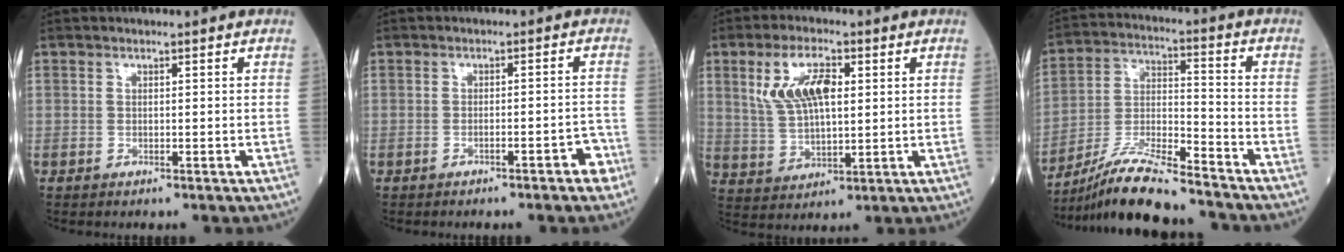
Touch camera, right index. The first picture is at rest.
{"total": 3.1, "force": [-2.0, 0.5, 2.2], "torque": [-0.026, 0.012, -0.026]}
{"total": 9.1, "force": [2.9, 3.6, 7.8], "torque": [-0.168, 0.016, 0.063]}
{"total": 13.3, "force": [-11.8, 0.5, 6.0], "torque": [-0.115, -0.008, -0.216]}